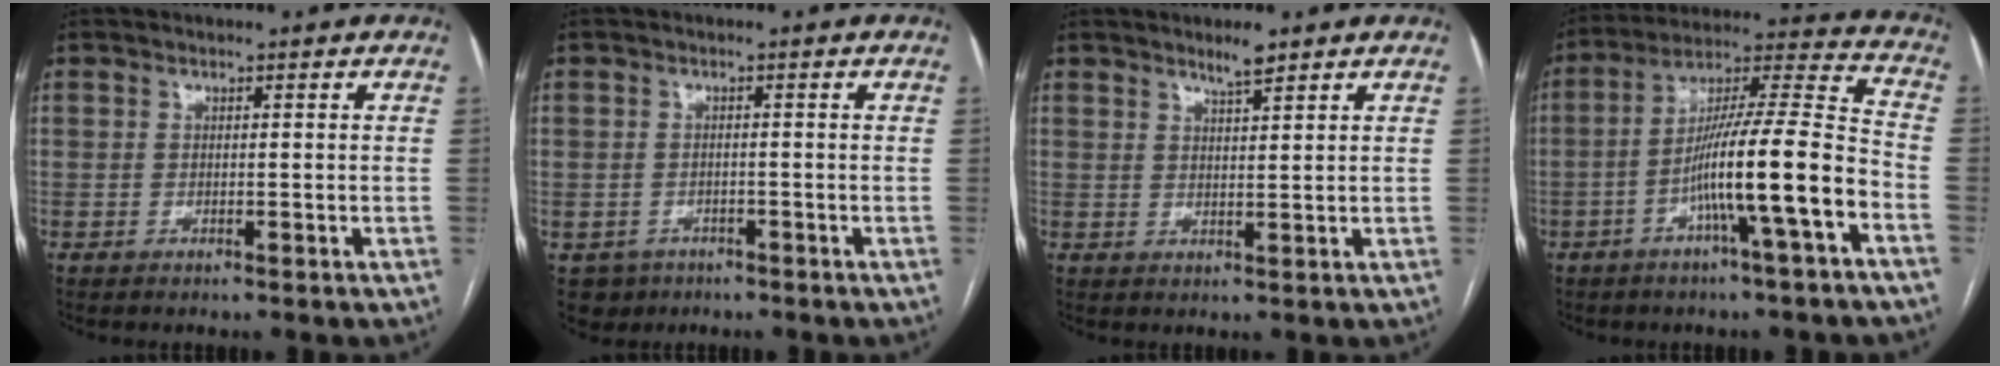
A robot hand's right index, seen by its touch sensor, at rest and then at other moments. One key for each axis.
{"total": 3.8, "fx": -1.9, "fy": 3.2, "fz": 0.2, "tx": -0.001, "ty": 0.007, "tz": -0.028}
{"total": 2.8, "fx": 2.3, "fy": 0.2, "fz": 1.7, "tx": -0.035, "ty": -0.003, "tz": 0.041}
{"total": 15.1, "fx": -5.6, "fy": -0.2, "fz": 14.0, "tx": -0.245, "ty": 0.015, "tz": -0.098}